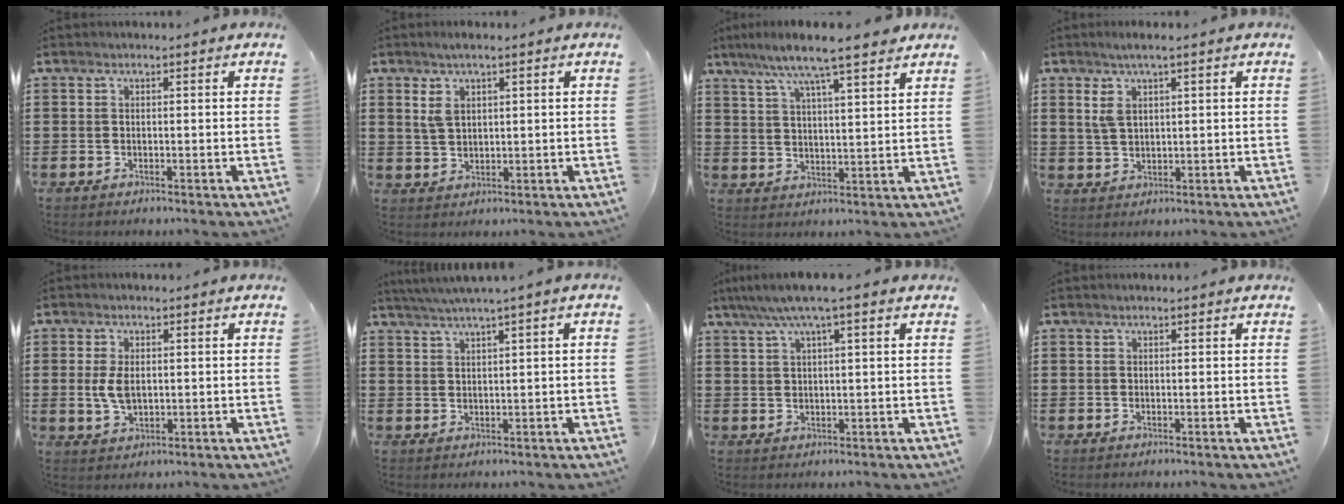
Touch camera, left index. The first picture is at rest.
{"total": 3.7, "force": [1.7, 1.5, 2.9], "torque": [-0.061, 0.007, 0.029]}
{"total": 7.9, "force": [6.4, 0.5, 4.7], "torque": [-0.111, -0.019, 0.110]}
{"total": 4.3, "force": [1.8, 1.4, 3.6], "torque": [-0.073, 0.005, 0.032]}
{"total": 4.2, "force": [0.2, 2.4, 3.5], "torque": [-0.086, 0.001, -0.001]}
{"total": 2.4, "force": [1.5, -0.5, 1.8], "torque": [-0.036, -0.003, 0.027]}
{"total": 4.3, "force": [2.5, 0.0, 3.5], "torque": [-0.073, 0.001, 0.041]}
{"total": 0.0}